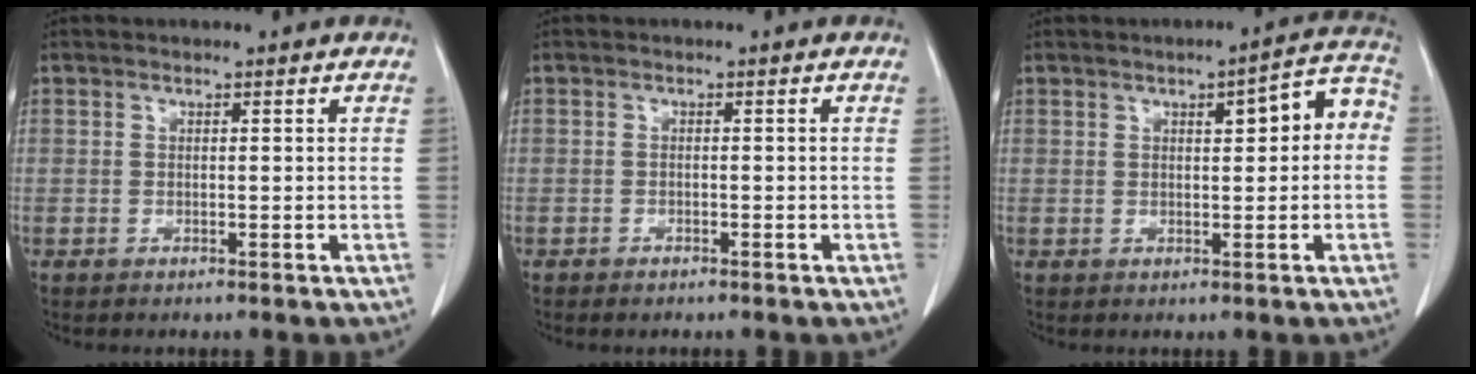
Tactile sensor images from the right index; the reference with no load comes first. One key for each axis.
{"total": 1.7, "fx": -1.3, "fy": 0.9, "fz": 0.7, "tx": -0.015, "ty": 0.000, "tz": -0.015}
{"total": 7.1, "fx": 1.2, "fy": 2.4, "fz": 6.6, "tx": -0.082, "ty": 0.034, "tz": 0.014}